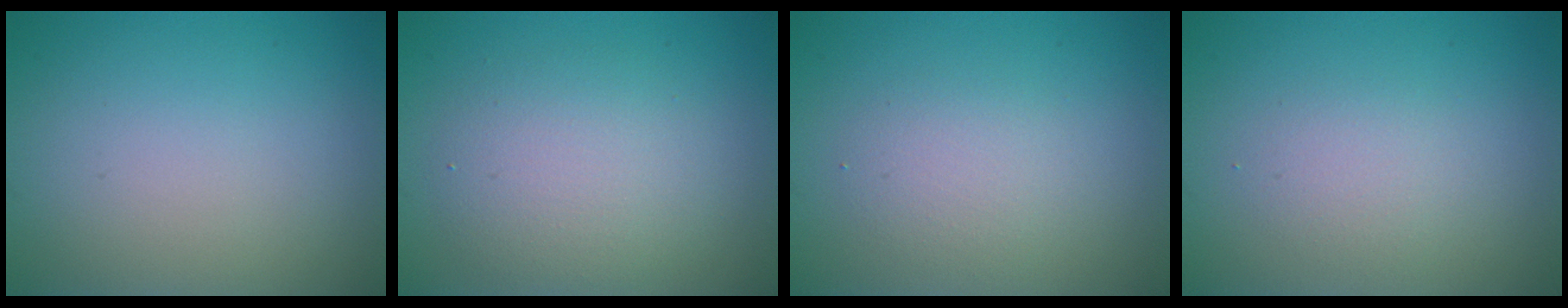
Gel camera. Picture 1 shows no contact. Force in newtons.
{"total": 4.1, "press": 4.1, "slide": 0.1}
{"total": 2.2, "press": 2.2, "slide": 0.1}
{"total": 1.7, "press": 1.7, "slide": 0.2}